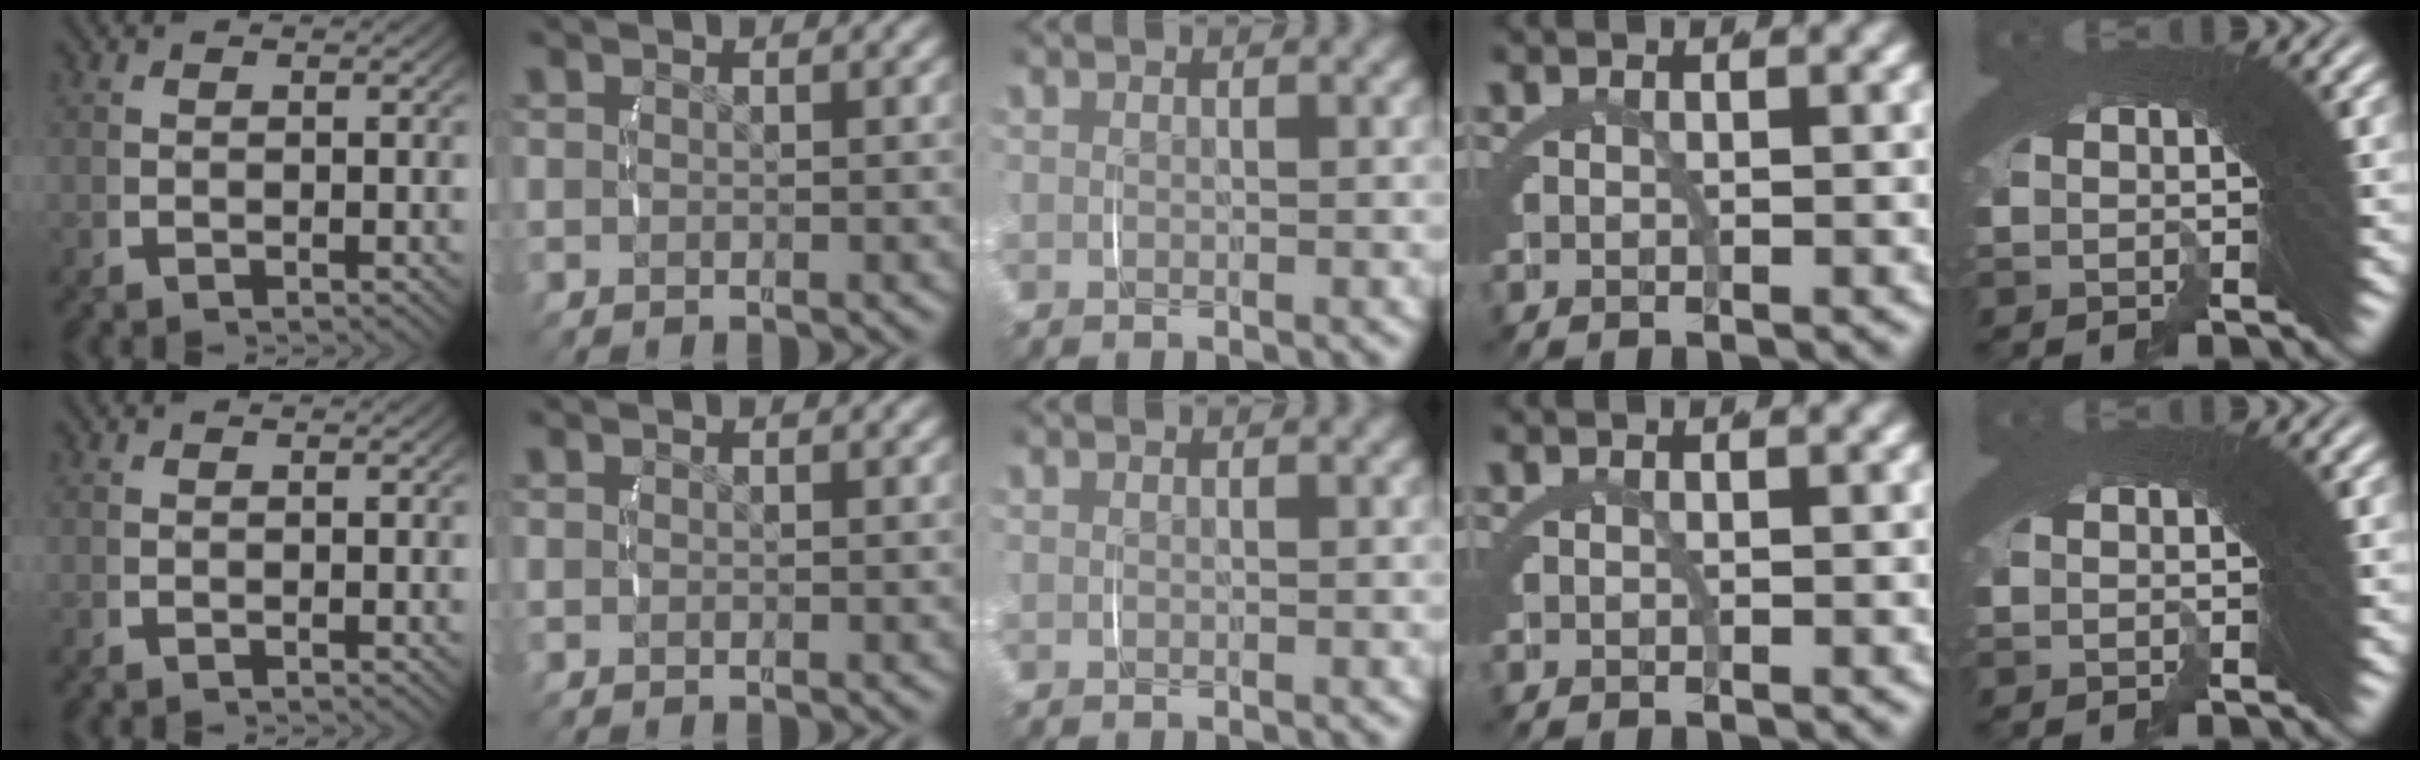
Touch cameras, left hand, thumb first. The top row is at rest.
{}